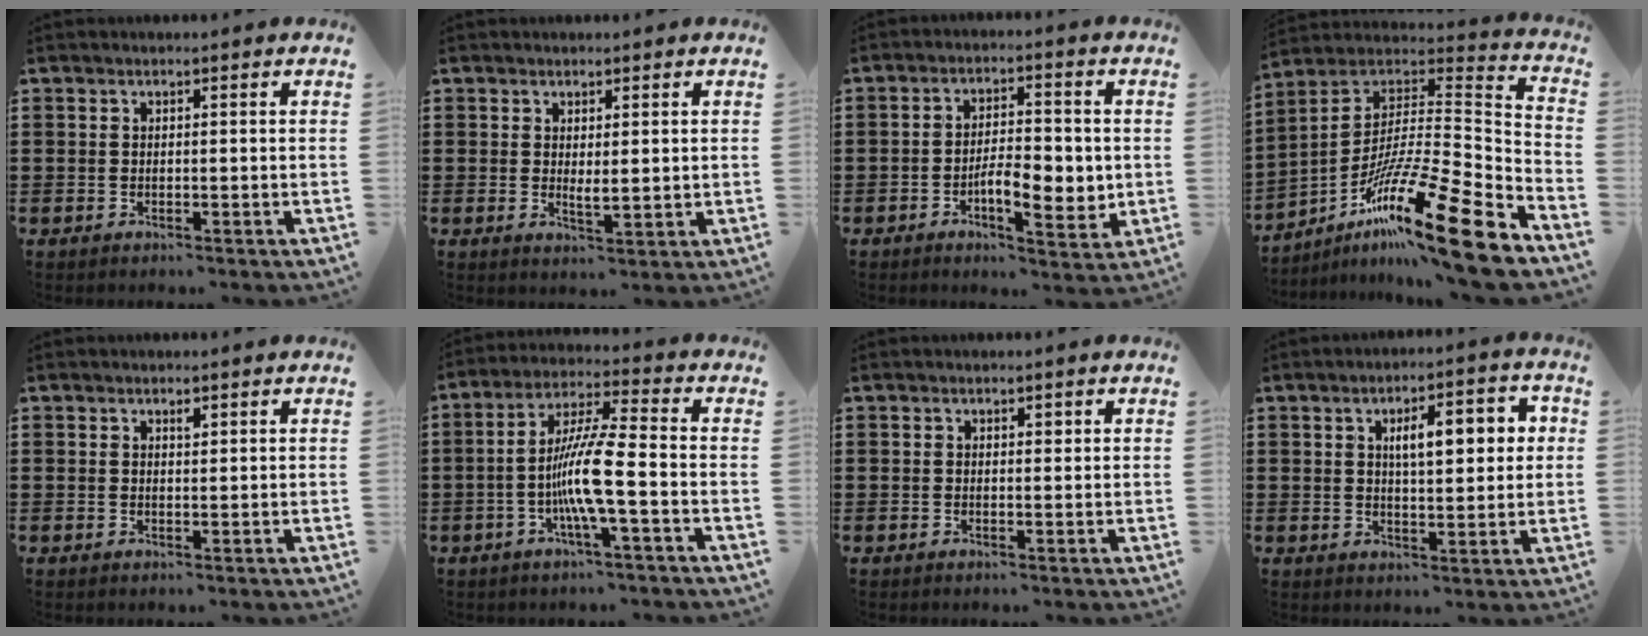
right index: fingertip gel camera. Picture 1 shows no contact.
{"total": 1.8, "force": [0.9, 0.5, 1.4], "torque": [-0.020, -0.003, 0.014]}
{"total": 7.2, "force": [-1.6, 3.1, 6.3], "torque": [-0.093, 0.003, -0.029]}
{"total": 21.0, "force": [-13.7, 1.9, 15.9], "torque": [-0.269, 0.027, -0.244]}
{"total": 0.9, "force": [0.7, 0.4, 0.5], "torque": [-0.011, 0.001, 0.012]}
{"total": 9.5, "force": [-2.5, 0.8, 9.2], "torque": [-0.191, -0.011, -0.056]}
{"total": 0.7, "force": [0.4, 0.4, 0.3], "torque": [-0.006, 0.003, 0.008]}
{"total": 6.8, "force": [1.8, 2.5, 6.1], "torque": [-0.097, 0.000, 0.022]}